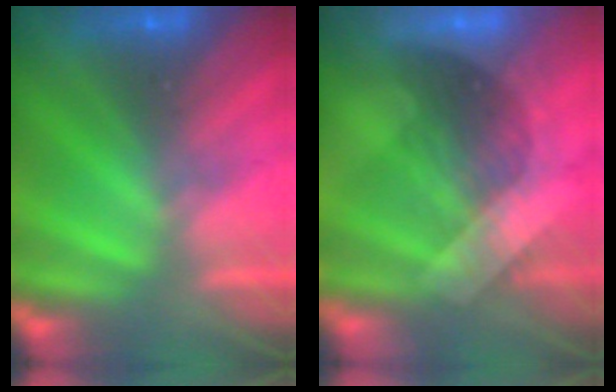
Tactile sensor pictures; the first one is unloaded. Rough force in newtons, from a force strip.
{"total": 3.0}